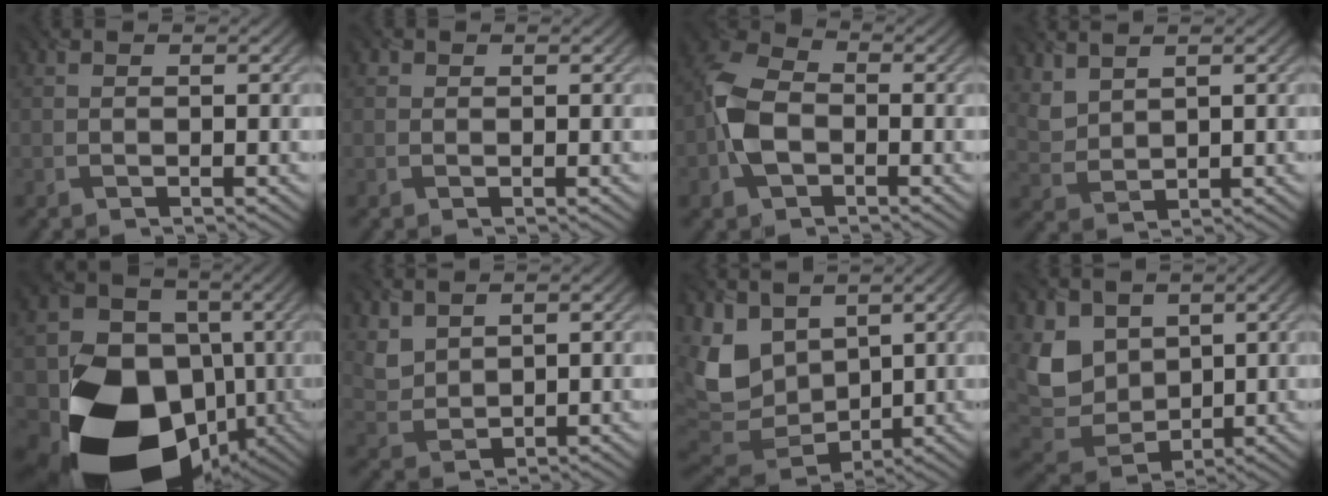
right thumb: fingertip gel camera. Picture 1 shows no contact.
{"total": 0.5, "force": [0.2, 0.5, 0.1], "torque": [0.001, -0.003, 0.000]}
{"total": 7.2, "force": [-1.9, 4.9, 4.8], "torque": [-0.115, 0.004, -0.047]}
{"total": 3.4, "force": [2.5, 1.6, 1.6], "torque": [-0.046, -0.001, 0.062]}
{"total": 19.8, "force": [-5.9, 15.5, 10.7], "torque": [-0.206, -0.044, -0.099]}
{"total": 3.7, "force": [2.5, 2.1, 1.7], "torque": [-0.050, -0.004, 0.060]}
{"total": 11.7, "force": [3.6, 8.4, 7.3], "torque": [-0.215, -0.007, 0.078]}
{"total": 9.2, "force": [3.2, 7.1, 5.1], "torque": [-0.154, -0.014, 0.064]}